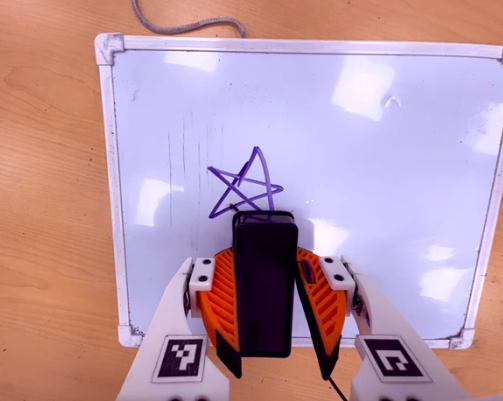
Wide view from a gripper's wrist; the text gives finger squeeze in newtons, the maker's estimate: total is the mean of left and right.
{"total": 6.2, "left": 4.9, "right": 7.6}